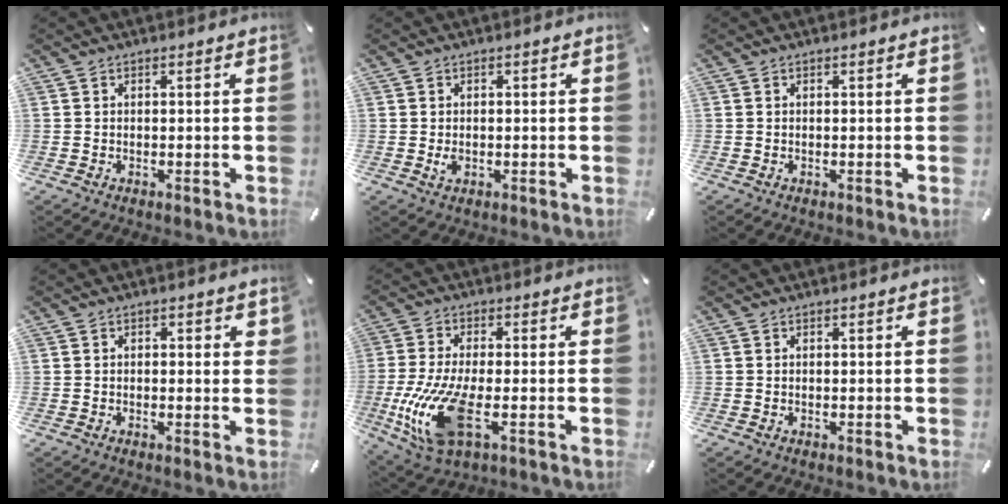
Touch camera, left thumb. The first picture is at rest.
{"total": 1.7, "force": [-0.1, 1.1, 1.2], "torque": [-0.015, -0.002, -0.004]}
{"total": 0.0}
{"total": 1.3, "force": [0.2, 0.7, 1.0], "torque": [-0.012, 0.002, 0.000]}
{"total": 14.4, "force": [-3.4, 5.5, 12.8], "torque": [-0.286, -0.027, -0.057]}
{"total": 0.0}